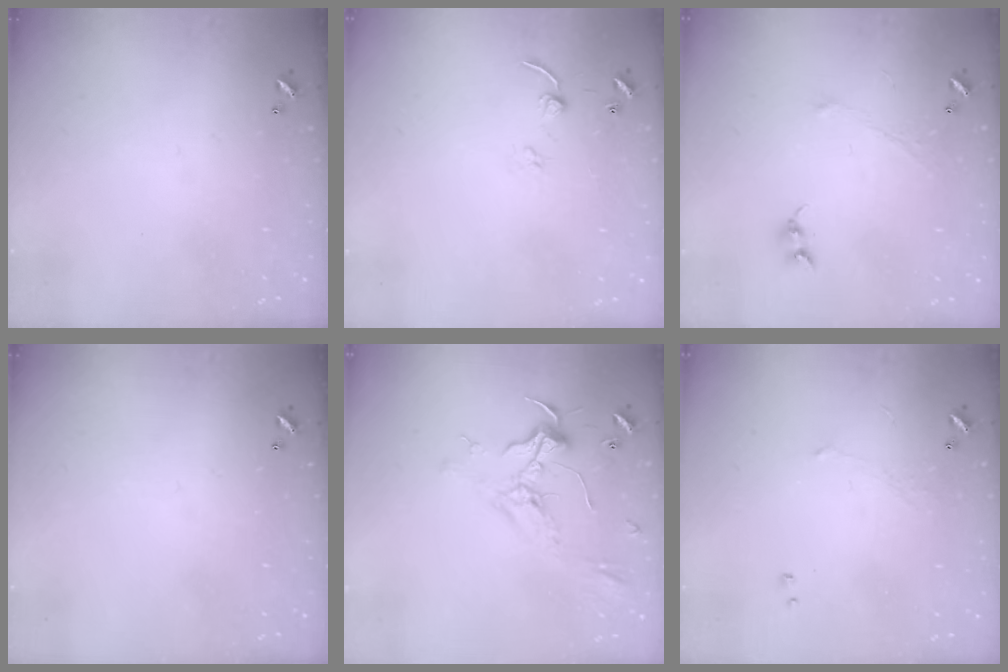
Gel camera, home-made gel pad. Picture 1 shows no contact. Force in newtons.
{"total": 5.4, "press": 5.4, "slide": 0.5}
{"total": 0.0}
{"total": 0.0}
{"total": 2.4, "press": 2.3, "slide": 0.8}
{"total": 0.6, "press": 0.4, "slide": 0.5}